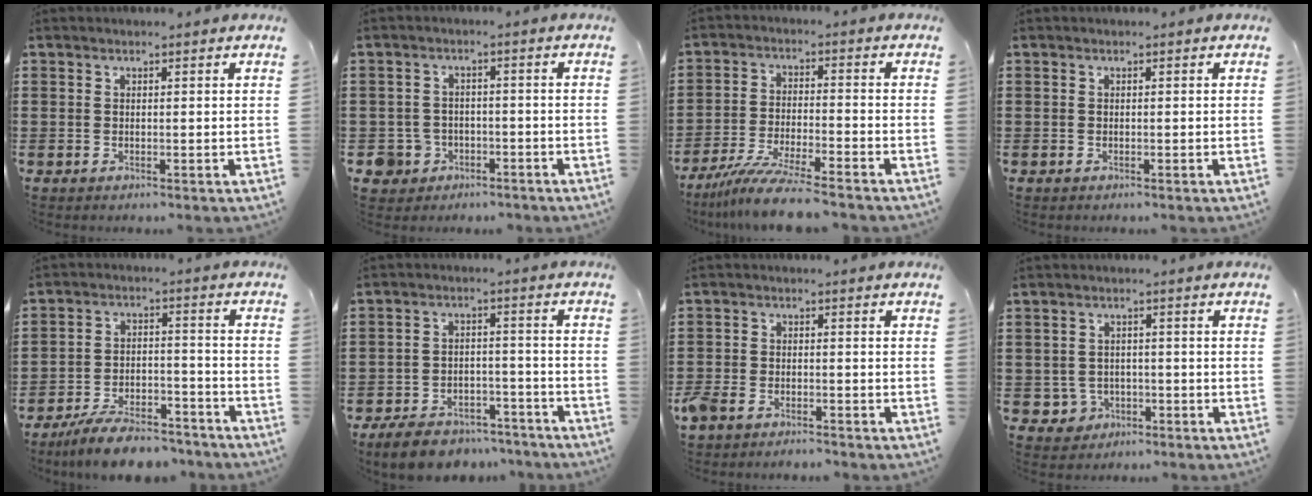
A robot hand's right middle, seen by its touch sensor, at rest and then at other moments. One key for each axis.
{"total": 3.9, "fx": -2.3, "fy": 3.1, "fz": 0.4, "tx": -0.031, "ty": 0.002, "tz": -0.052}
{"total": 8.2, "fx": -7.0, "fy": 0.1, "fz": 4.1, "tx": -0.084, "ty": -0.008, "tz": -0.134}
{"total": 0.0}
{"total": 8.1, "fx": -7.5, "fy": 1.4, "fz": 2.5, "tx": -0.040, "ty": 0.019, "tz": -0.143}
{"total": 7.0, "fx": -6.5, "fy": 1.6, "fz": 1.9, "tx": -0.035, "ty": 0.017, "tz": -0.127}
{"total": 3.3, "fx": -3.1, "fy": 1.1, "fz": 0.7, "tx": -0.036, "ty": -0.003, "tz": -0.070}
{"total": 2.6, "fx": -1.4, "fy": 2.1, "fz": 0.6, "tx": -0.020, "ty": 0.002, "tz": -0.032}